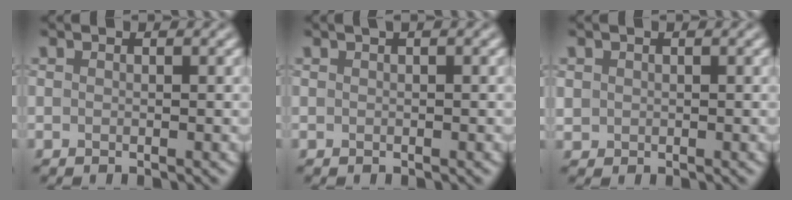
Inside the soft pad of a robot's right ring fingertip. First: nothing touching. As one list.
[{"total": 1.2, "force": [0.7, 0.3, 1.0], "torque": [-0.014, 0.006, 0.008]}, {"total": 0.9, "force": [0.3, 0.9, 0.1], "torque": [0.001, -0.003, 0.008]}]